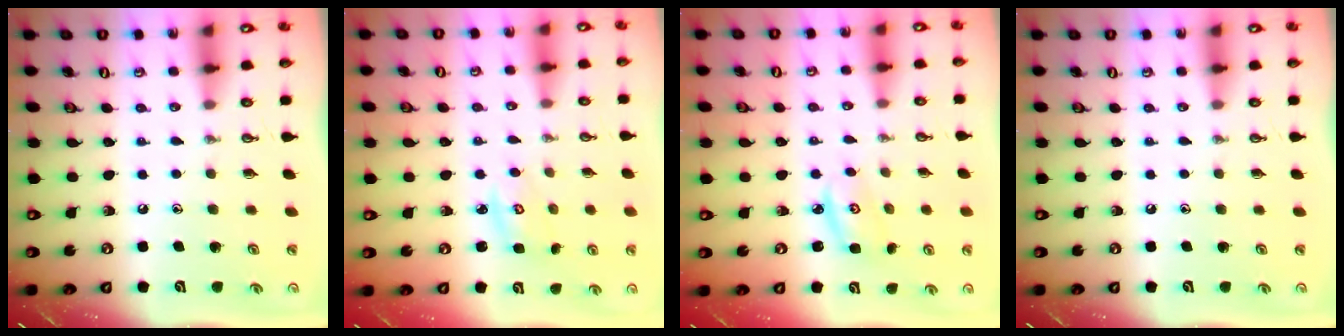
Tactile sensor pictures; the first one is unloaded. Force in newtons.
{"total": 3.4, "press": 3.4, "slide": 0.2}
{"total": 3.1, "press": 3.1, "slide": 0.2}
{"total": 0.0}